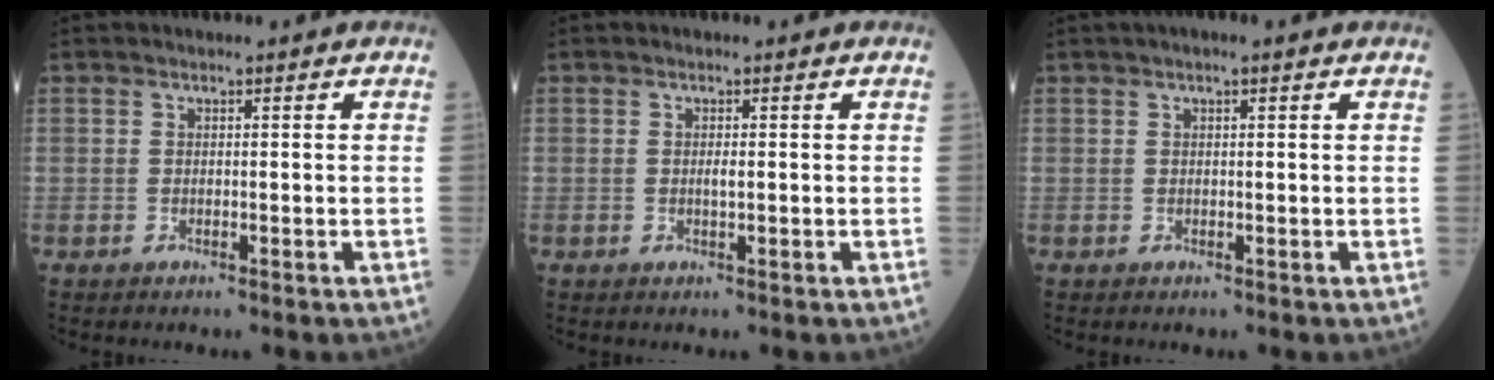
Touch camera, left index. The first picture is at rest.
{"total": 0.9, "force": [0.0, 0.1, 0.9], "torque": [-0.020, -0.001, 0.001]}
{"total": 2.1, "force": [1.3, 0.2, 1.5], "torque": [-0.026, 0.018, 0.019]}